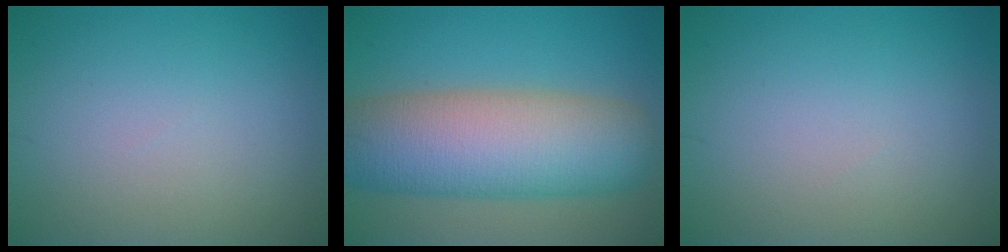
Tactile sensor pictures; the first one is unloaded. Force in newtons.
{"total": 11.7, "press": 11.7, "slide": 0.5}
{"total": 0.0}